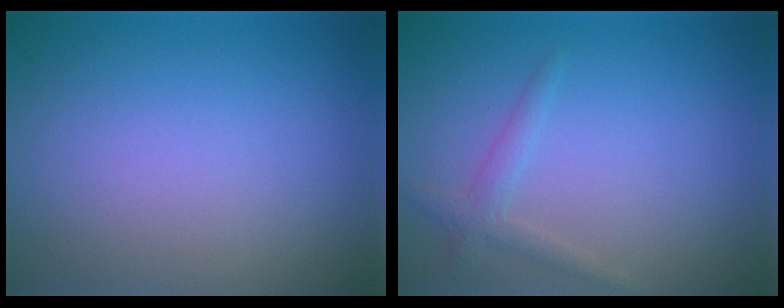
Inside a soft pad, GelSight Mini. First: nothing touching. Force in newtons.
{"total": 1.6, "press": 1.6, "slide": 0.1}